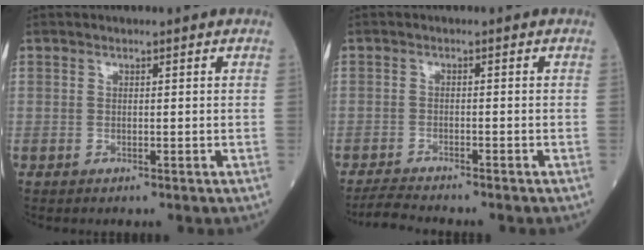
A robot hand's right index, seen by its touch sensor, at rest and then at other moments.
{"total": 3.3, "force": [-3.2, -0.7, 0.6], "torque": [-0.018, -0.017, -0.058]}